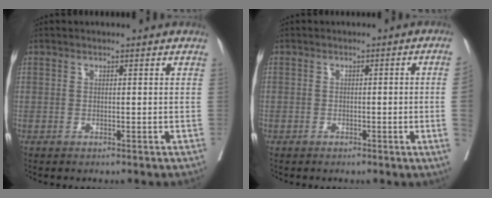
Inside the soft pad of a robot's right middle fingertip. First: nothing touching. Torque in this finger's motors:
{"motor_torque": [0.94, -1.19, -0.85, -0.21]}